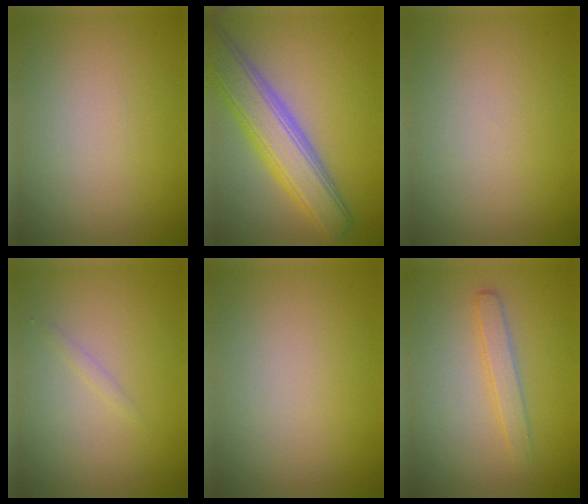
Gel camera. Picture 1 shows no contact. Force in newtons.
{"total": 7.4, "press": 7.3, "slide": 0.7}
{"total": 0.0}
{"total": 0.7, "press": 0.7, "slide": 0.1}
{"total": 0.0}
{"total": 2.0, "press": 2.0, "slide": 0.0}